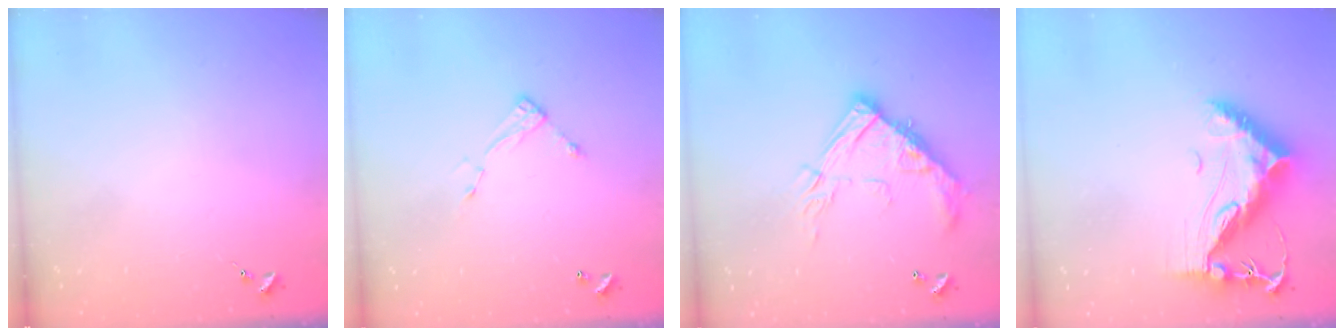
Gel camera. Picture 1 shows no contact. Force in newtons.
{"total": 4.7, "press": 4.6, "slide": 0.4}
{"total": 17.2, "press": 17.2, "slide": 1.2}
{"total": 13.5, "press": 13.4, "slide": 1.3}